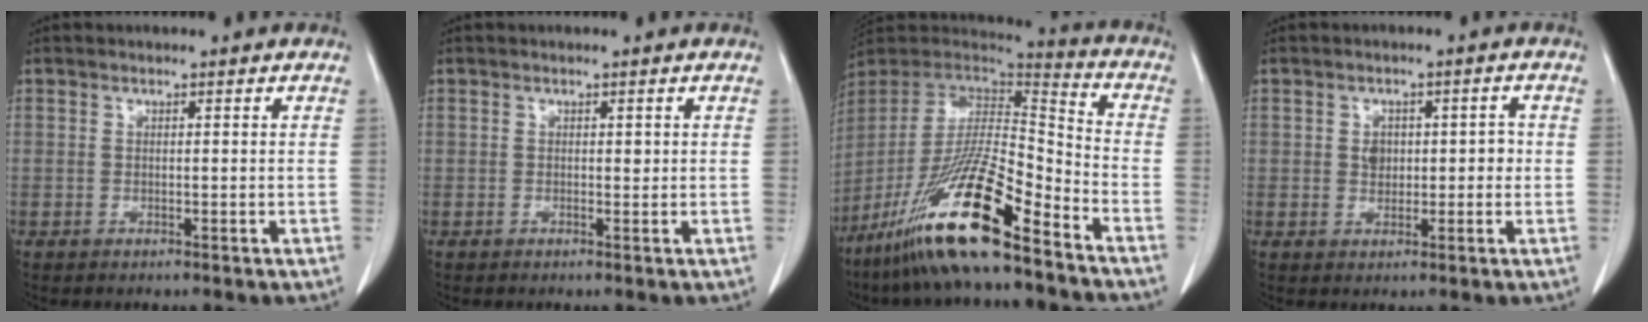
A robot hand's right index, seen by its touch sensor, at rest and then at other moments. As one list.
[{"total": 0.6, "force": [0.2, 0.3, 0.4], "torque": [-0.004, 0.000, 0.001]}, {"total": 19.9, "force": [-13.1, 2.1, 14.8], "torque": [-0.295, -0.032, -0.242]}, {"total": 3.8, "force": [0.1, 2.7, 2.7], "torque": [-0.033, 0.015, 0.006]}]